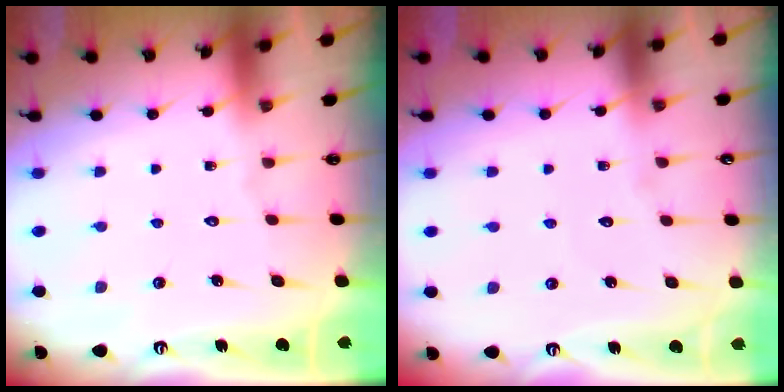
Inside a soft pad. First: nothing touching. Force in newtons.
{"total": 3.6, "press": 3.5, "slide": 0.3}